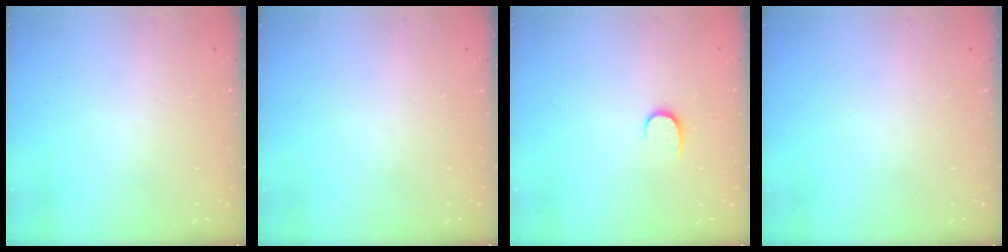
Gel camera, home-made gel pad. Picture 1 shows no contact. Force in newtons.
{"total": 0.0}
{"total": 5.7, "press": 5.7, "slide": 0.7}
{"total": 0.0}